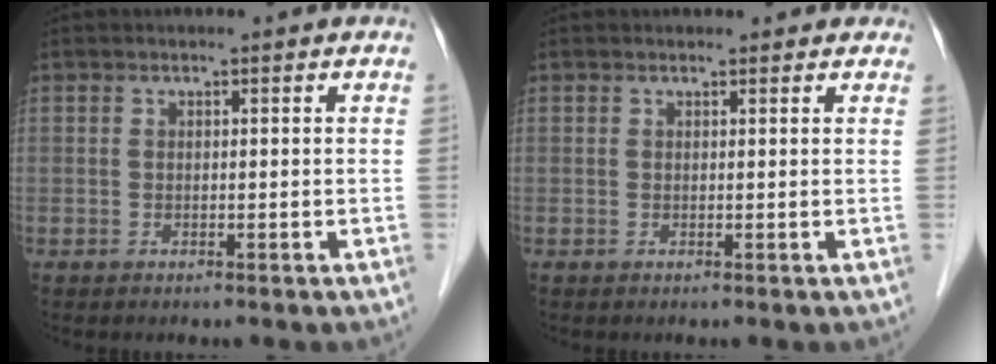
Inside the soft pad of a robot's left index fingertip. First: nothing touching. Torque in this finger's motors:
{"motor_torque": [0.07, -0.29, -0.03, 0.01]}